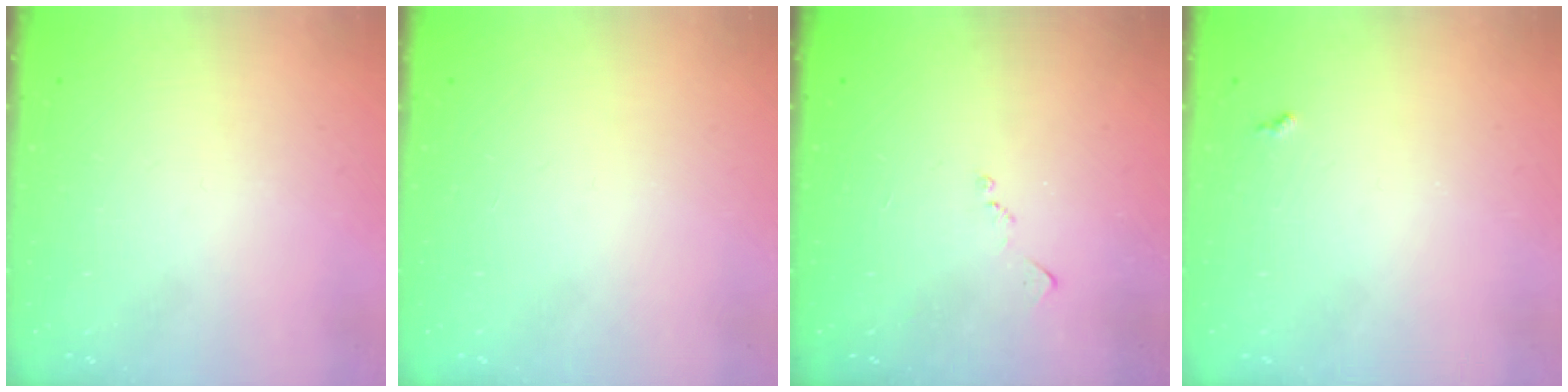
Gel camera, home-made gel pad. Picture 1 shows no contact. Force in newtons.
{"total": 1.4, "press": 1.2, "slide": 0.8}
{"total": 7.1, "press": 7.1, "slide": 0.8}
{"total": 3.8, "press": 3.7, "slide": 0.5}